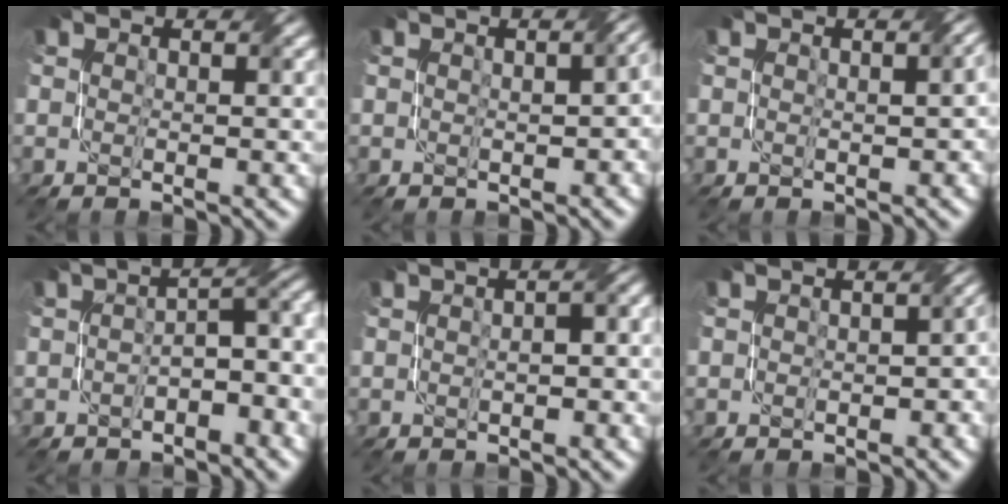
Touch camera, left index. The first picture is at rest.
{"total": 3.0, "force": [0.1, 1.4, 2.6], "torque": [-0.024, 0.004, 0.011]}
{"total": 1.5, "force": [0.1, 0.4, 1.4], "torque": [-0.018, 0.006, 0.005]}
{"total": 4.8, "force": [-1.6, 2.1, 4.0], "torque": [-0.050, 0.011, -0.029]}
{"total": 3.9, "force": [0.3, 1.7, 3.4], "torque": [-0.041, 0.013, -0.002]}
{"total": 3.3, "force": [-0.4, 2.1, 2.5], "torque": [-0.012, -0.003, 0.000]}